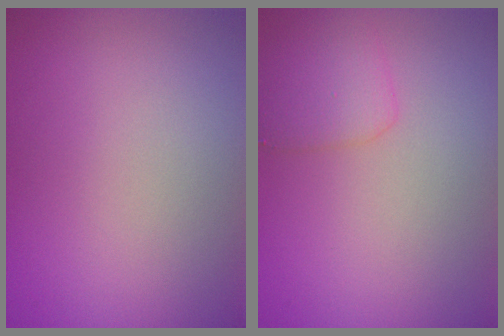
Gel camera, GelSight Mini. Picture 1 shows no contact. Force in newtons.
{"total": 2.2, "press": 2.2, "slide": 0.1}